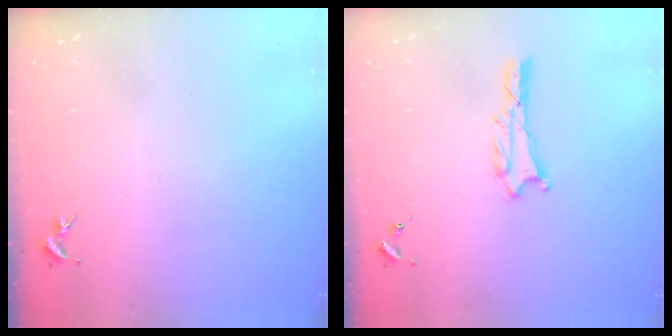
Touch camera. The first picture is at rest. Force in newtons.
{"total": 1.0, "press": 1.0, "slide": 0.1}